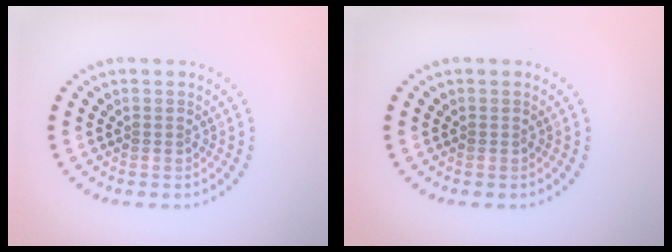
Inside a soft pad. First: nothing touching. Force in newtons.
{"total": 0.0}